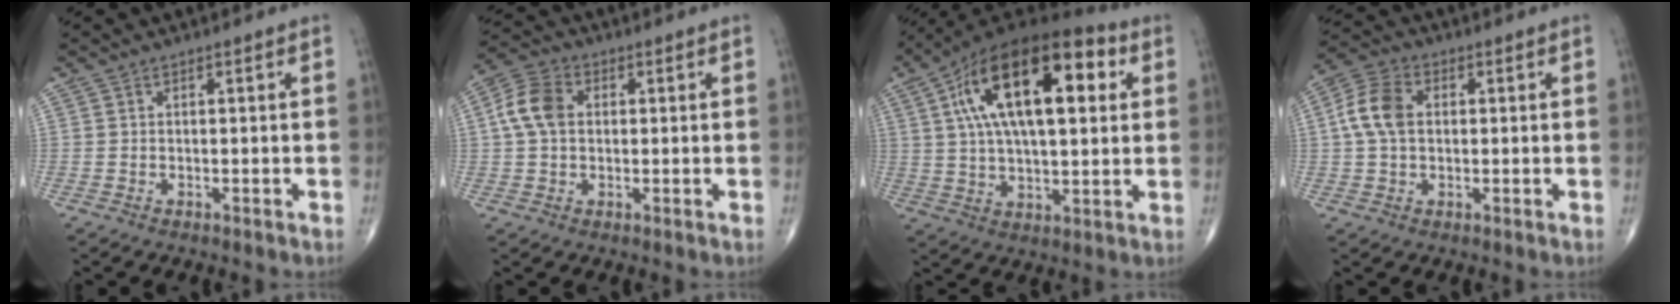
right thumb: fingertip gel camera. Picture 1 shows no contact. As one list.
[{"total": 7.5, "force": [1.0, 5.4, 5.1], "torque": [-0.101, 0.018, 0.012]}, {"total": 23.9, "force": [7.2, 10.7, 20.1], "torque": [-0.338, 0.015, 0.112]}, {"total": 8.1, "force": [0.9, 5.5, 5.8], "torque": [-0.119, 0.018, 0.011]}]